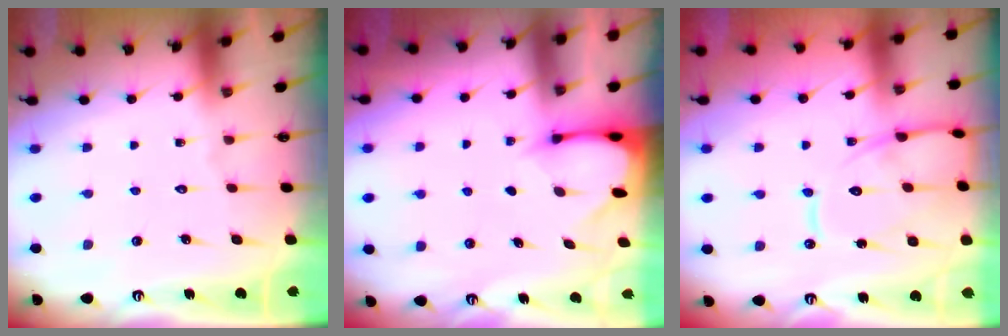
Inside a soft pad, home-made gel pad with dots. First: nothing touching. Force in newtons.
{"total": 2.4, "press": 2.3, "slide": 0.3}
{"total": 12.4, "press": 12.4, "slide": 0.7}